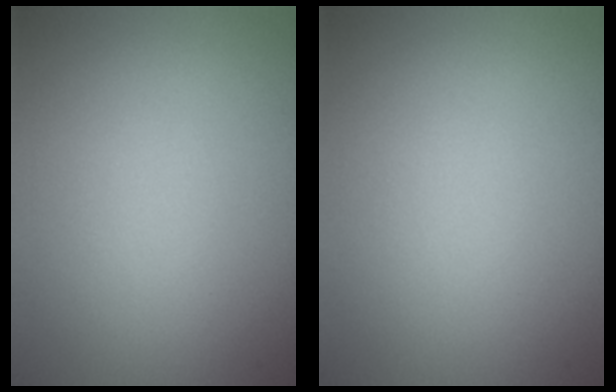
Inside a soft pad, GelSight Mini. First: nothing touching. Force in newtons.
{"total": 0.0}